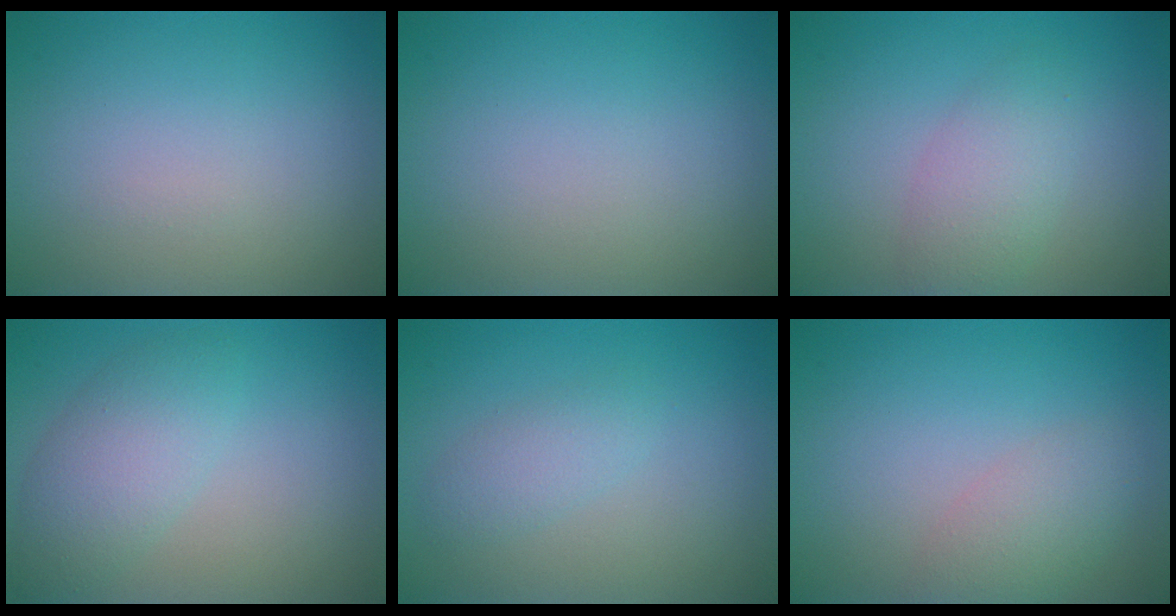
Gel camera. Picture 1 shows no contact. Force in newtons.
{"total": 0.0}
{"total": 2.9, "press": 2.9, "slide": 0.1}
{"total": 3.7, "press": 3.7, "slide": 0.2}
{"total": 1.8, "press": 1.8, "slide": 0.1}
{"total": 2.7, "press": 2.7, "slide": 0.2}